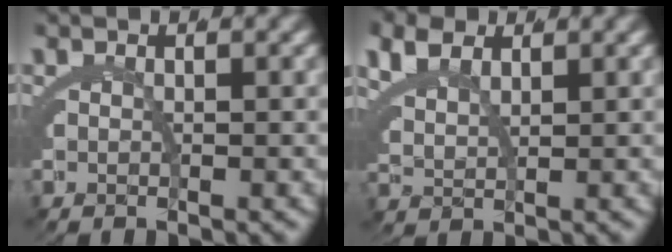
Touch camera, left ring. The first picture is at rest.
{"total": 3.6, "force": [2.6, 1.7, 1.8], "torque": [-0.053, -0.006, 0.056]}